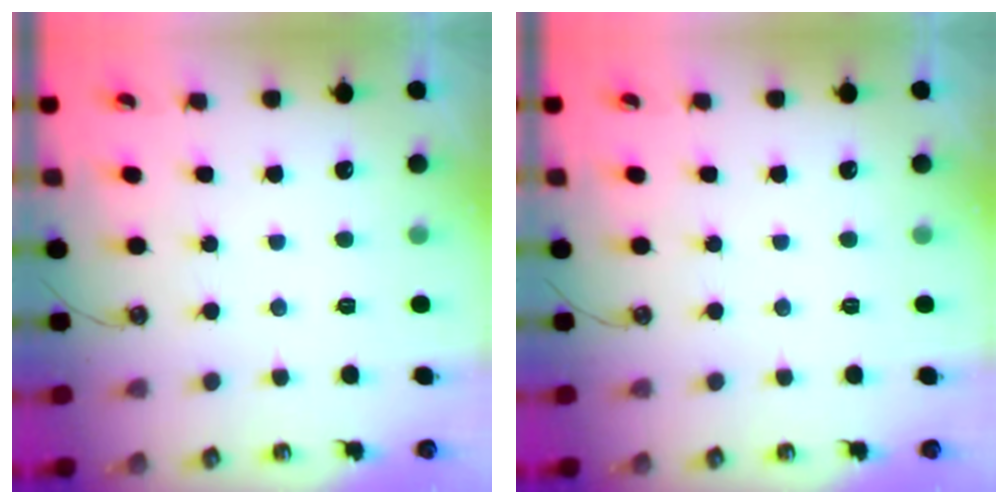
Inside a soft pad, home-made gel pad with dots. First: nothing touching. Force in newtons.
{"total": 0.0}